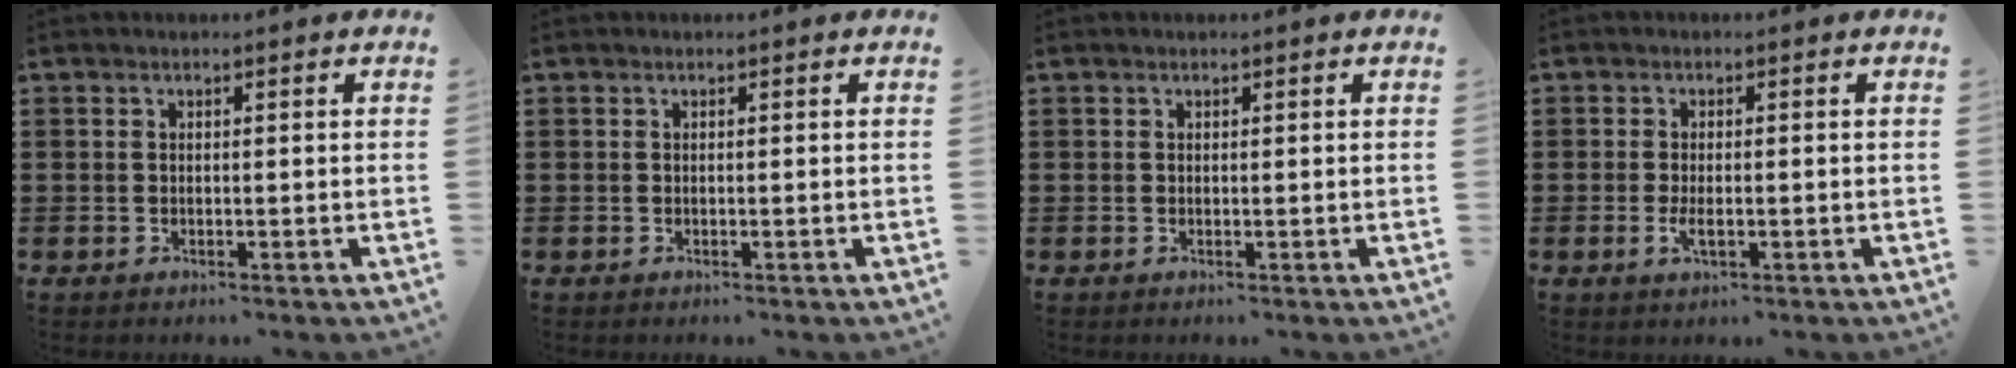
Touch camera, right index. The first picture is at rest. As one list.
[{"total": 0.0}, {"total": 0.0}, {"total": 2.4, "force": [-0.5, 0.8, 2.2], "torque": [-0.048, -0.005, -0.012]}]